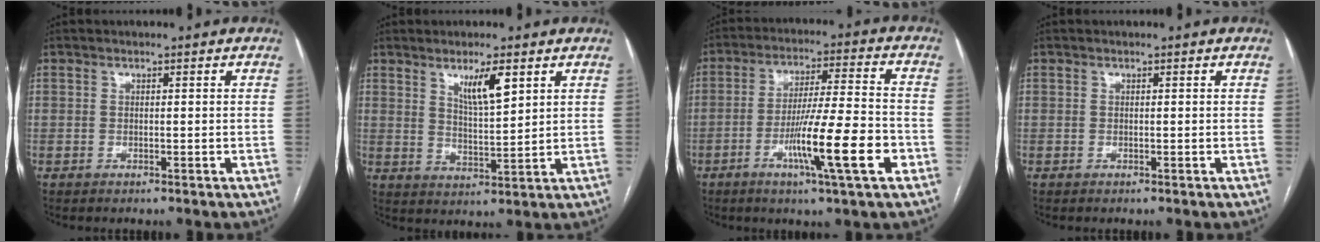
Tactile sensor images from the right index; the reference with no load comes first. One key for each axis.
{"total": 5.9, "fx": 3.3, "fy": 0.8, "fz": 4.9, "tx": -0.086, "ty": -0.008, "tz": 0.062}
{"total": 12.6, "fx": -4.8, "fy": -0.1, "fz": 11.7, "tx": -0.197, "ty": -0.009, "tz": -0.082}
{"total": 0.0}